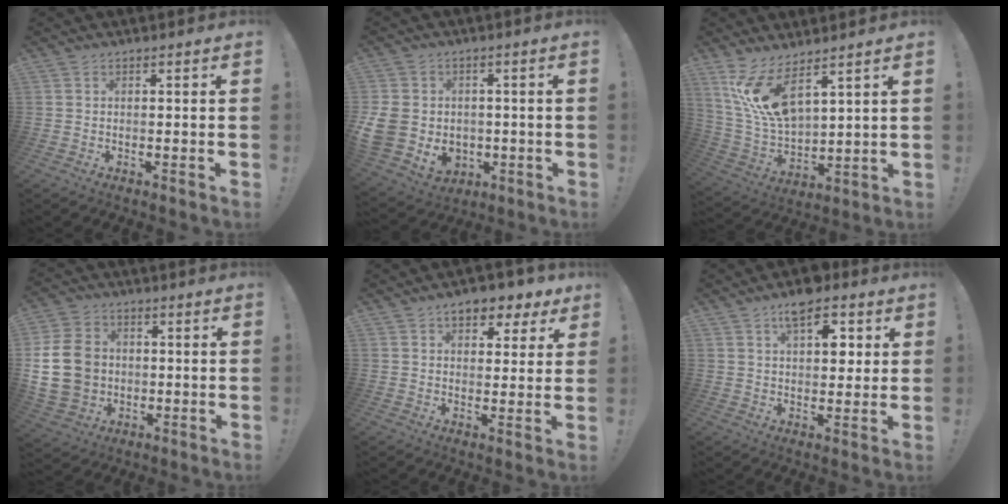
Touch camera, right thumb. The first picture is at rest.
{"total": 11.3, "force": [-0.9, 9.8, 5.4], "torque": [-0.117, 0.002, -0.006]}
{"total": 14.2, "force": [8.9, 5.4, 9.8], "torque": [-0.214, -0.057, 0.162]}
{"total": 15.5, "force": [-0.3, 12.9, 8.5], "torque": [-0.148, 0.011, 0.004]}
{"total": 7.7, "force": [4.4, 4.4, 4.6], "torque": [-0.059, -0.022, 0.078]}
{"total": 11.5, "force": [5.6, 6.3, 7.8], "torque": [-0.096, -0.023, 0.095]}